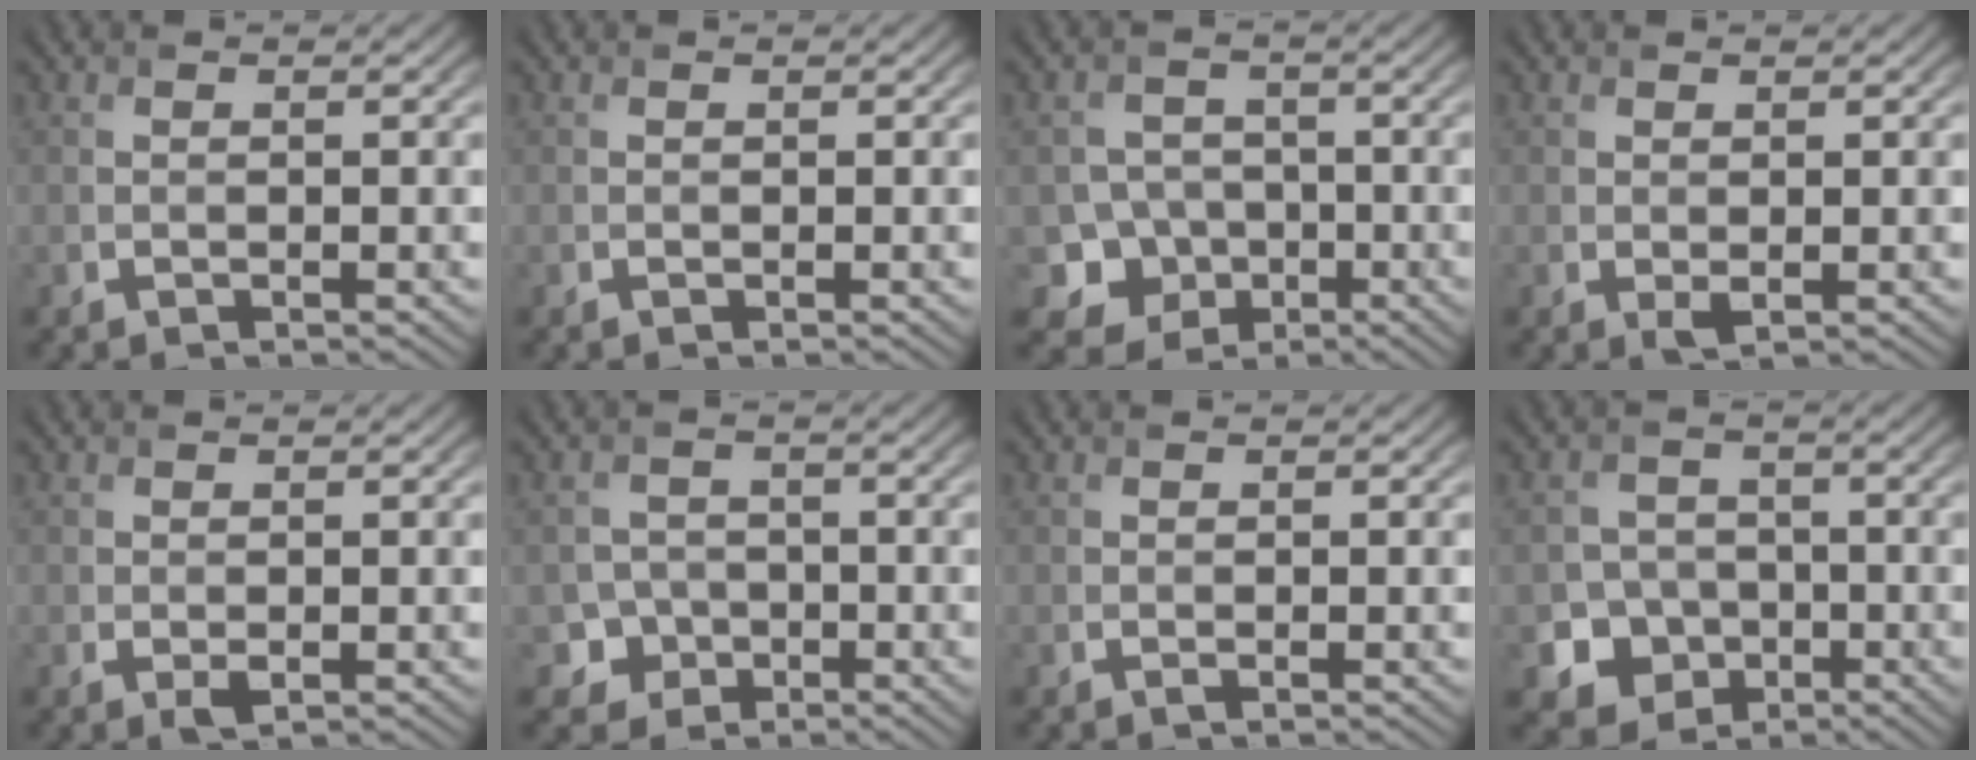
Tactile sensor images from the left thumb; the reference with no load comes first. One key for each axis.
{"total": 0.0}
{"total": 5.8, "fx": -2.2, "fy": 5.1, "fz": 1.5, "tx": -0.025, "ty": -0.002, "tz": -0.061}
{"total": 0.8, "fx": 0.1, "fy": 0.4, "fz": 0.8, "tx": -0.015, "ty": -0.004, "tz": 0.004}
{"total": 1.0, "fx": -0.2, "fy": 0.5, "fz": 0.8, "tx": -0.018, "ty": -0.007, "tz": 0.000}
{"total": 3.6, "fx": -1.5, "fy": 3.2, "fz": 0.7, "tx": -0.007, "ty": 0.000, "tz": -0.036}
{"total": 0.0}
{"total": 6.1, "fx": -2.3, "fy": 5.4, "fz": 1.8, "tx": -0.030, "ty": -0.007, "tz": -0.064}